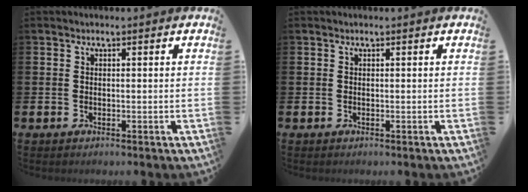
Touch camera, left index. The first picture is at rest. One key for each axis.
{"total": 0.0}